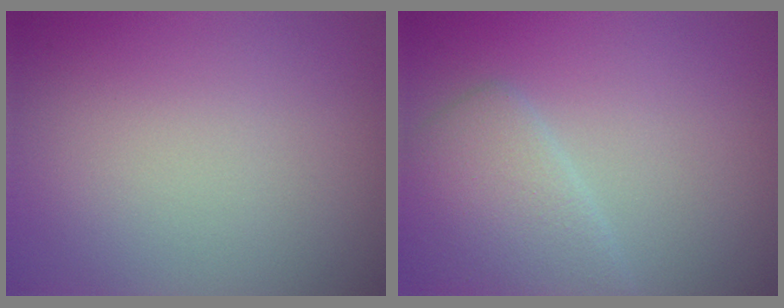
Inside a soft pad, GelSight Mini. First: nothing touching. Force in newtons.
{"total": 4.4, "press": 4.4, "slide": 0.2}